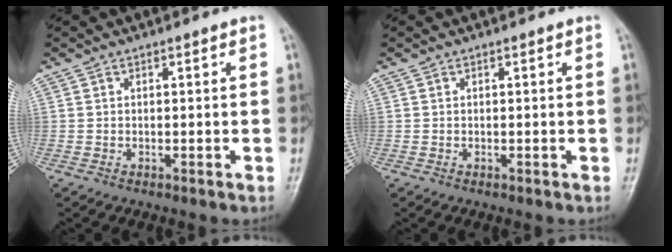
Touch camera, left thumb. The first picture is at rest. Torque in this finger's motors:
{"motor_torque": [0.00, 0.00, -0.08, -0.08, 0.00]}